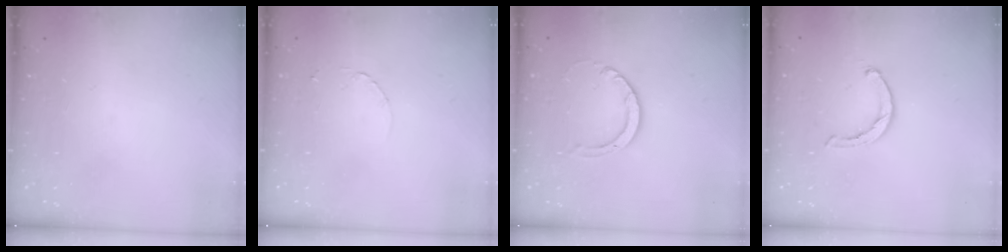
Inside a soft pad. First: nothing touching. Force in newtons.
{"total": 1.6, "press": 1.6, "slide": 0.2}
{"total": 3.2, "press": 3.2, "slide": 0.3}
{"total": 1.8, "press": 1.8, "slide": 0.4}